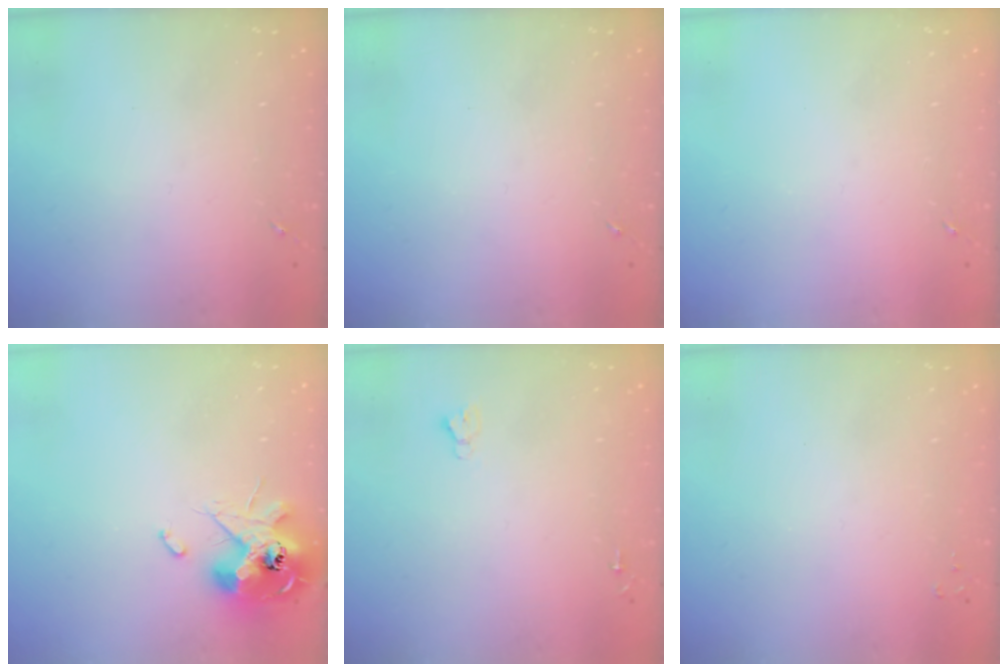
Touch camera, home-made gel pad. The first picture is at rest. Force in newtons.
{"total": 0.0}
{"total": 0.0}
{"total": 13.1, "press": 13.0, "slide": 1.6}
{"total": 2.7, "press": 2.7, "slide": 0.0}
{"total": 2.0, "press": 2.0, "slide": 0.3}